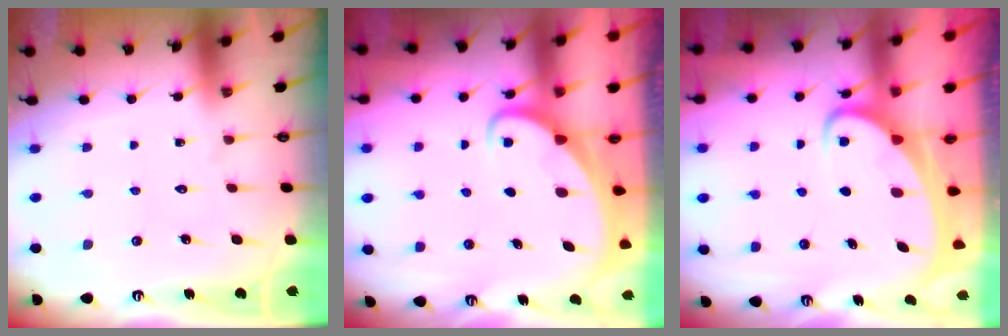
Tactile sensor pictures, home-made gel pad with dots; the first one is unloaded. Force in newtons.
{"total": 2.5, "press": 2.5, "slide": 0.2}
{"total": 3.7, "press": 3.7, "slide": 0.4}